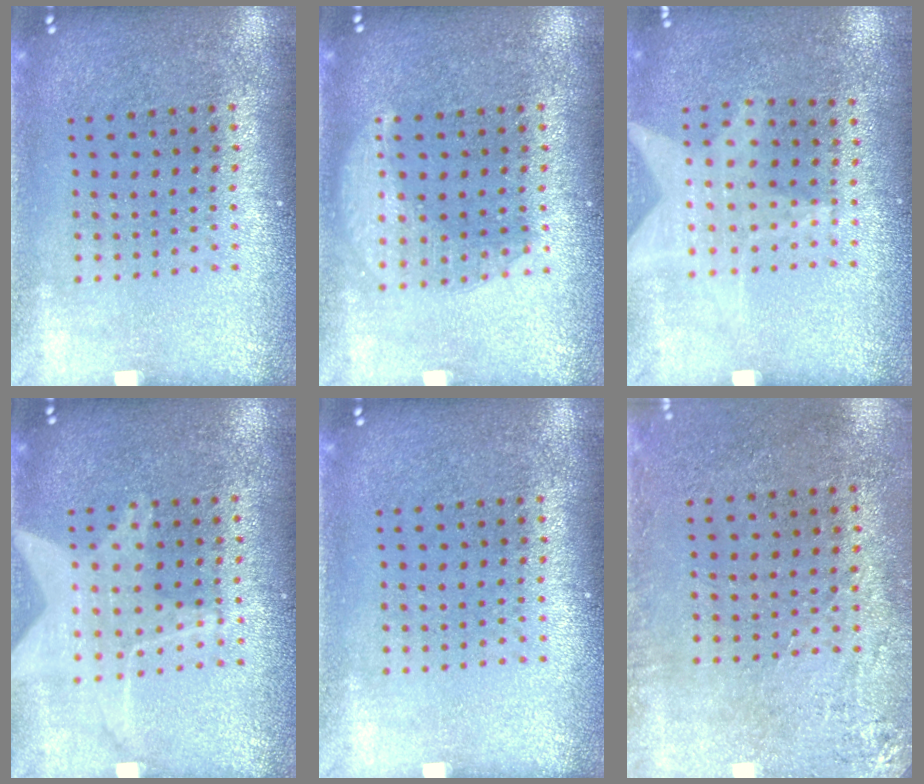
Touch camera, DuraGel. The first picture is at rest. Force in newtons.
{"total": 2.2, "press": 2.2, "slide": 0.3}
{"total": 1.1, "press": 0.9, "slide": 0.7}
{"total": 1.5, "press": 1.5, "slide": 0.4}
{"total": 0.0}
{"total": 2.8, "press": 2.3, "slide": 1.6}